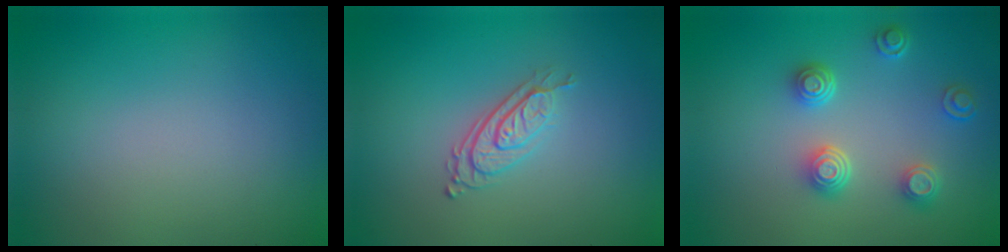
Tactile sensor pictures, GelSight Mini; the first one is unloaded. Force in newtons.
{"total": 2.8, "press": 2.0, "slide": 1.9}
{"total": 3.8, "press": 3.0, "slide": 2.4}